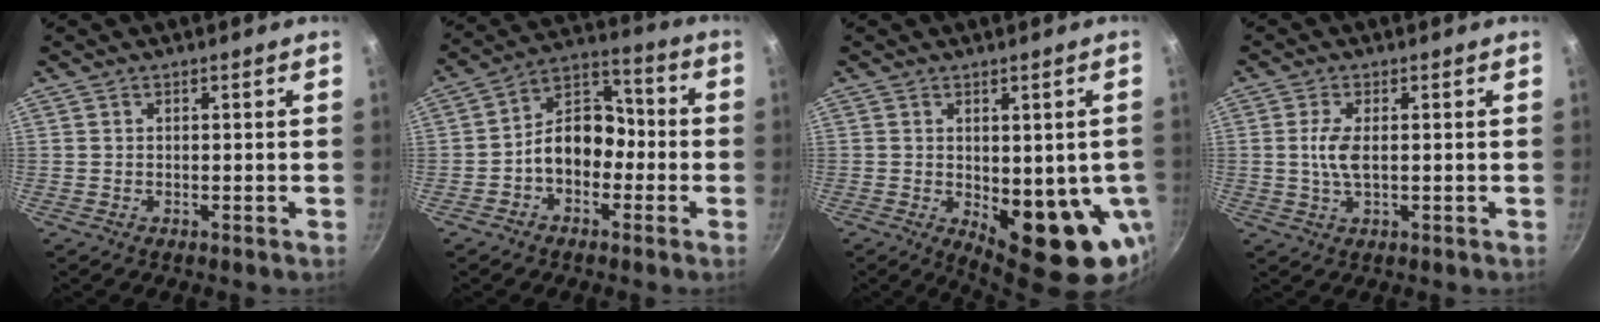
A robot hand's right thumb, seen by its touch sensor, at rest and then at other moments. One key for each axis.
{"total": 11.1, "fx": -2.4, "fy": 8.1, "fz": 7.1, "tx": -0.065, "ty": 0.053, "tz": -0.057}
{"total": 15.4, "fx": -3.0, "fy": 6.8, "fz": 13.5, "tx": -0.135, "ty": -0.017, "tz": -0.022}
{"total": 4.5, "fx": 0.2, "fy": 1.9, "fz": 4.1, "tx": -0.094, "ty": 0.001, "tz": 0.003}